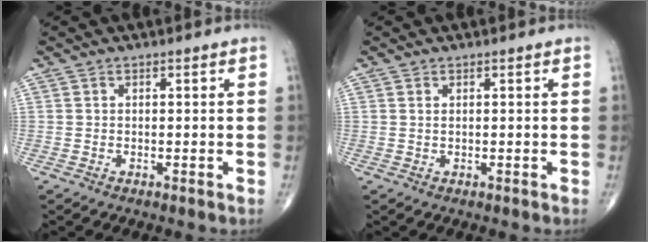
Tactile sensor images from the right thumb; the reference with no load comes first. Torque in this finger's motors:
{"motor_torque": [-0.43, 0.08, -0.03, 0.06, -0.02]}